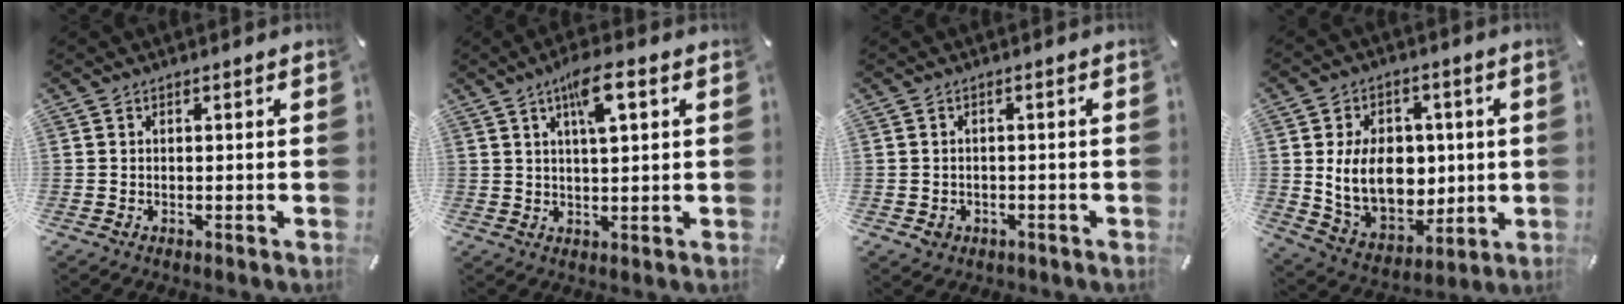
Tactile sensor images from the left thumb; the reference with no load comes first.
{"total": 8.1, "force": [3.7, 2.2, 6.8], "torque": [-0.118, -0.002, 0.058]}
{"total": 2.4, "force": [-0.9, 2.0, 0.7], "torque": [-0.013, 0.004, -0.020]}
{"total": 15.0, "force": [1.2, 11.8, 9.2], "torque": [-0.166, -0.002, 0.034]}